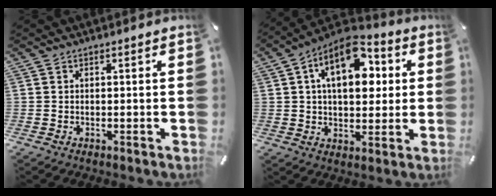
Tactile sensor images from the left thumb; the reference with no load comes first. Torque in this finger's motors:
{"motor_torque": [1.68, 2.86, 2.29, -0.48, 0.26]}